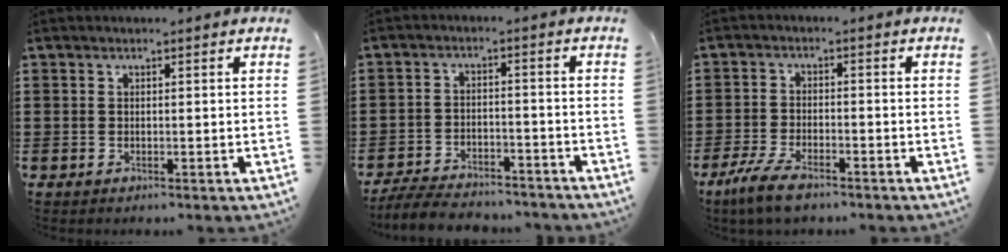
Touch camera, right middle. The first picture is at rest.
{"total": 5.6, "force": [-5.5, 0.8, 1.2], "torque": [-0.028, 0.007, -0.110]}
{"total": 5.2, "force": [-3.7, 1.6, 3.3], "torque": [-0.081, -0.003, -0.075]}